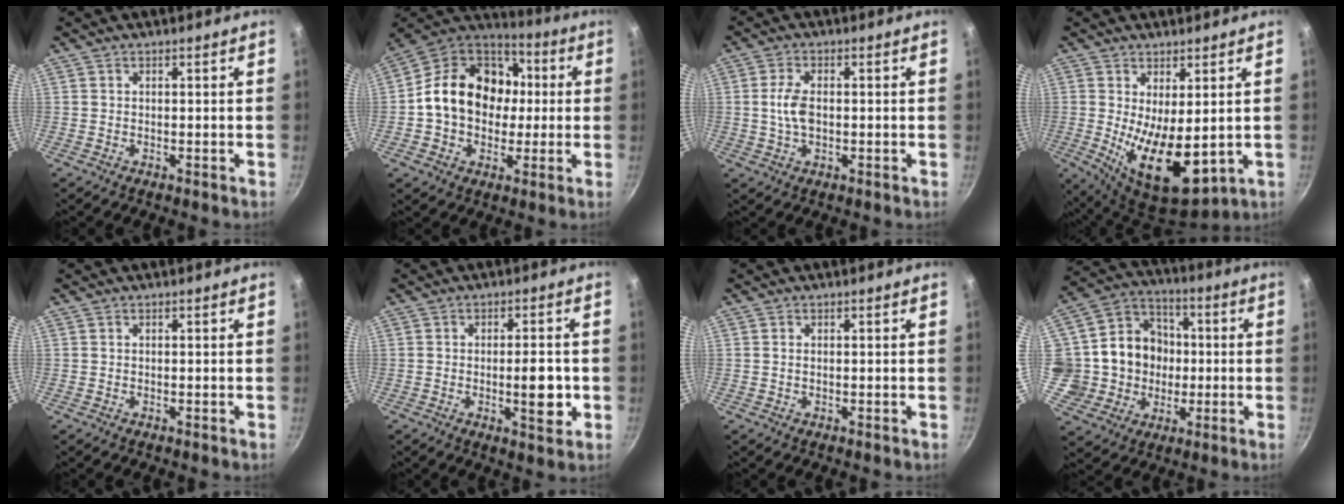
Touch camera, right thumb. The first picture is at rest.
{"total": 20.2, "force": [0.7, 15.9, 12.5], "torque": [-0.181, 0.042, 0.000]}
{"total": 5.1, "force": [-0.1, 2.9, 4.2], "torque": [-0.080, 0.008, -0.004]}
{"total": 12.8, "force": [0.1, 5.9, 11.3], "torque": [-0.168, -0.034, 0.020]}
{"total": 0.0}
{"total": 7.0, "force": [-1.2, 2.4, 6.4], "torque": [-0.077, 0.002, -0.015]}
{"total": 0.6, "force": [0.1, 0.4, 0.5], "torque": [-0.009, 0.001, 0.001]}
{"total": 15.7, "force": [-0.6, 14.3, 6.4], "torque": [-0.075, 0.027, -0.014]}